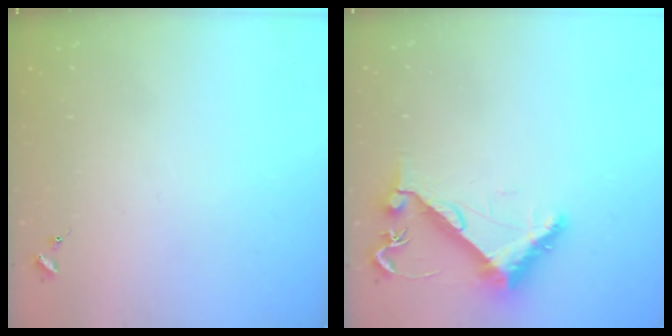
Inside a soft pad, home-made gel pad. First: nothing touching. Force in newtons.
{"total": 8.4, "press": 8.4, "slide": 0.4}